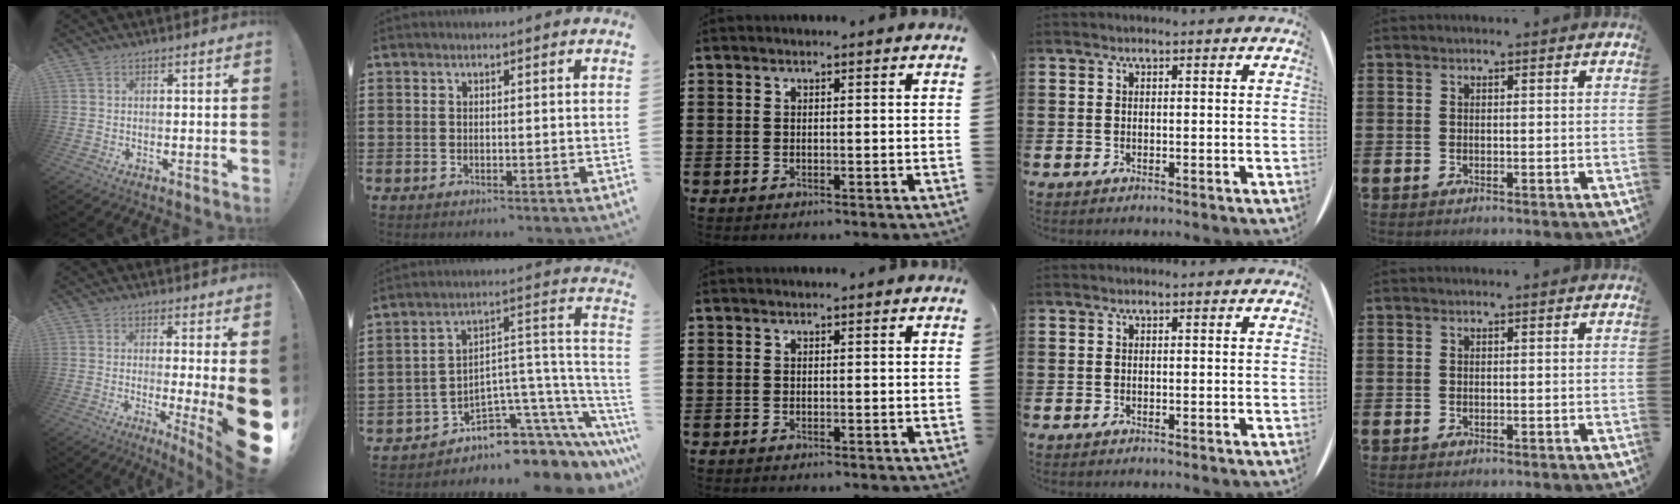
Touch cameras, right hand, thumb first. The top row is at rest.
{"thumb": {"total": 13.3, "force": [-1.1, 1.1, 13.2], "torque": [-0.159, -0.035, -0.004]}, "index": {"total": 6.5, "force": [-4.6, 3.9, 2.4], "torque": [-0.045, -0.019, -0.078]}}